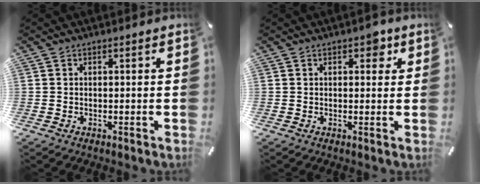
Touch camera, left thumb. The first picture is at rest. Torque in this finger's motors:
{"motor_torque": [0.32, 0.24, 0.07, -0.01, 0.09]}